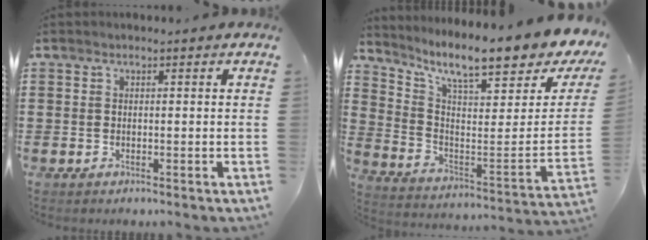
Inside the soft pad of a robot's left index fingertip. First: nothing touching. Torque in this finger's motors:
{"motor_torque": [2.14, 0.00, 0.57, 0.21]}